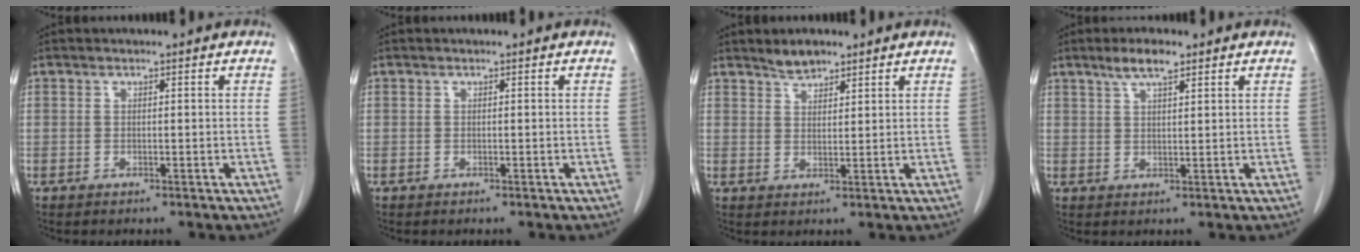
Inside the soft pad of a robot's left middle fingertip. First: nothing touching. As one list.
[{"total": 0.0}, {"total": 3.0, "force": [2.7, 1.0, 0.9], "torque": [-0.020, 0.003, 0.048]}, {"total": 4.3, "force": [3.0, 0.9, 2.9], "torque": [-0.059, 0.005, 0.056]}]